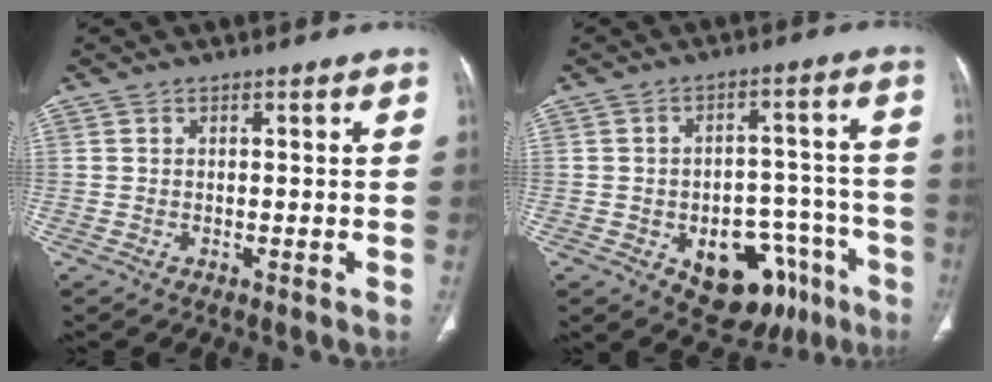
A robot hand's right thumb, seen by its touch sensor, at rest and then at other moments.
{"total": 15.9, "force": [-7.6, 9.9, 9.9], "torque": [-0.085, 0.052, -0.092]}